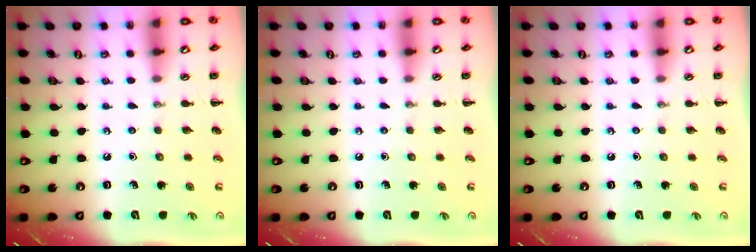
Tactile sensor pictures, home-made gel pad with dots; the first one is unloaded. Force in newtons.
{"total": 0.0}
{"total": 0.0}